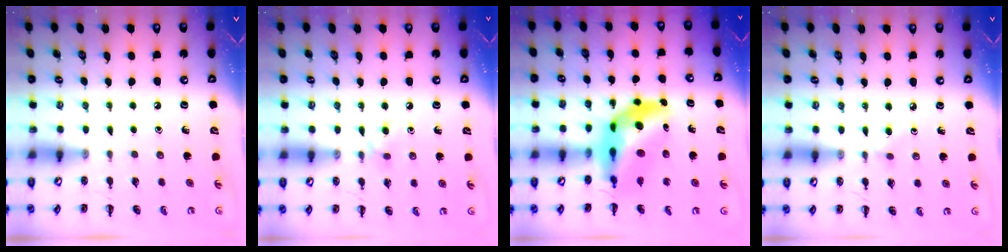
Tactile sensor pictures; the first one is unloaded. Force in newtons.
{"total": 5.0, "press": 4.6, "slide": 1.8}
{"total": 11.8, "press": 11.3, "slide": 3.6}
{"total": 2.0, "press": 1.8, "slide": 0.8}